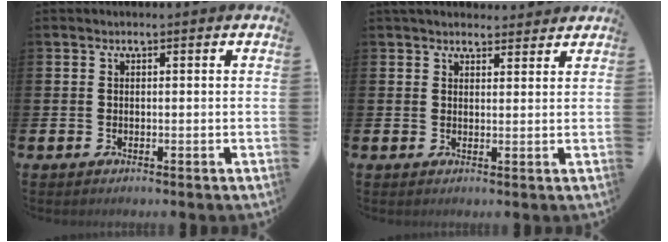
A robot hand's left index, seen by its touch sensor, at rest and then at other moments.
{"total": 3.0, "force": [2.9, 1.0, 0.2], "torque": [-0.001, -0.012, 0.050]}